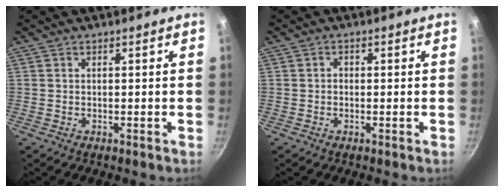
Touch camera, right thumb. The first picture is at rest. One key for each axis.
{"total": 1.1, "fx": -0.1, "fy": 0.9, "fz": 0.5, "tx": -0.008, "ty": 0.005, "tz": -0.004}